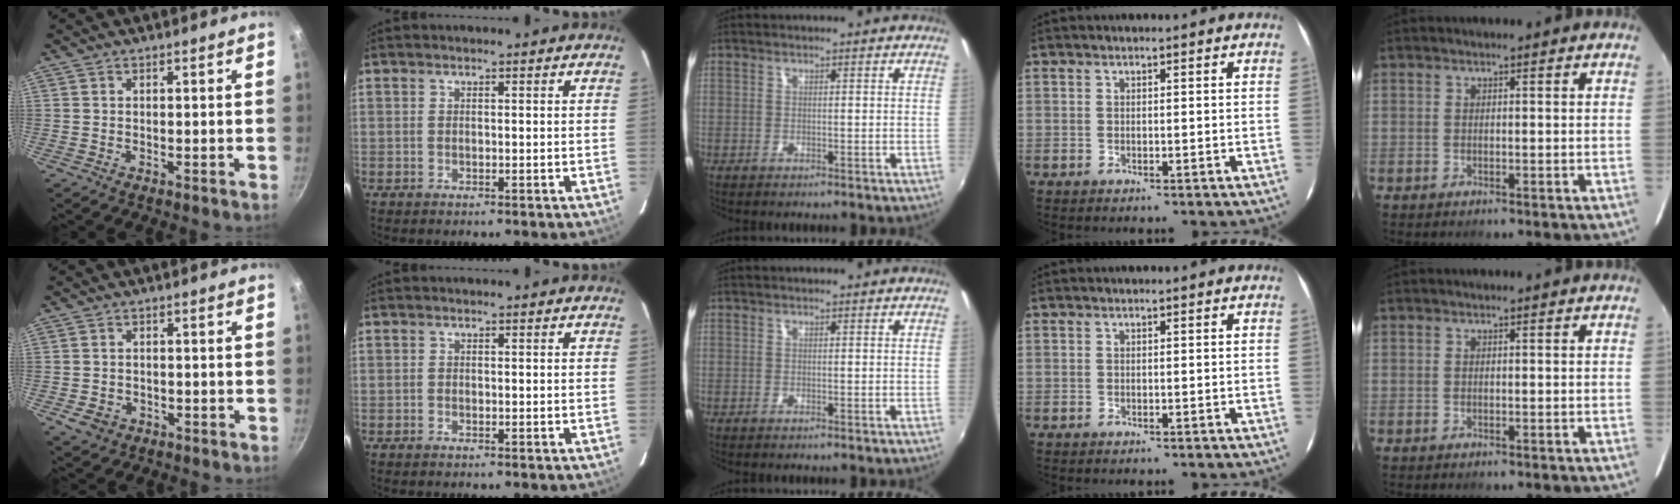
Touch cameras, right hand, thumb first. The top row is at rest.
{"thumb": {"total": 3.9, "force": [-1.4, 3.1, 1.8], "torque": [-0.030, 0.012, -0.014]}}